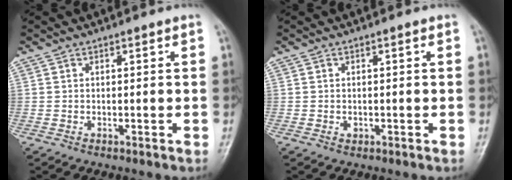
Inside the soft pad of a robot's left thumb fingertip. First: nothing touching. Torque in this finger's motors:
{"motor_torque": [-0.07, 0.04, 0.04, 0.01, 0.00]}